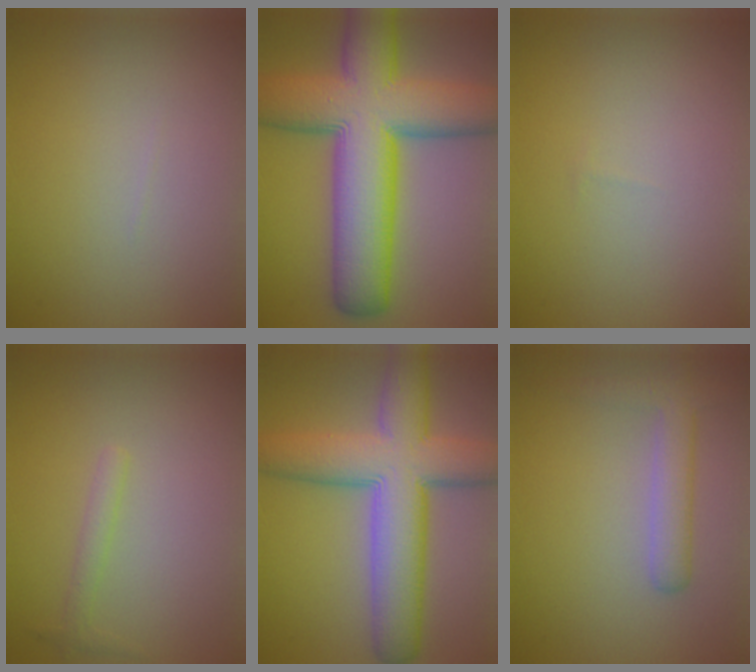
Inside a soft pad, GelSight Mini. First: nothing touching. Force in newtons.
{"total": 14.5, "press": 14.5, "slide": 0.4}
{"total": 0.0}
{"total": 1.2, "press": 1.2, "slide": 0.0}
{"total": 10.5, "press": 10.5, "slide": 0.5}
{"total": 2.8, "press": 2.8, "slide": 0.2}